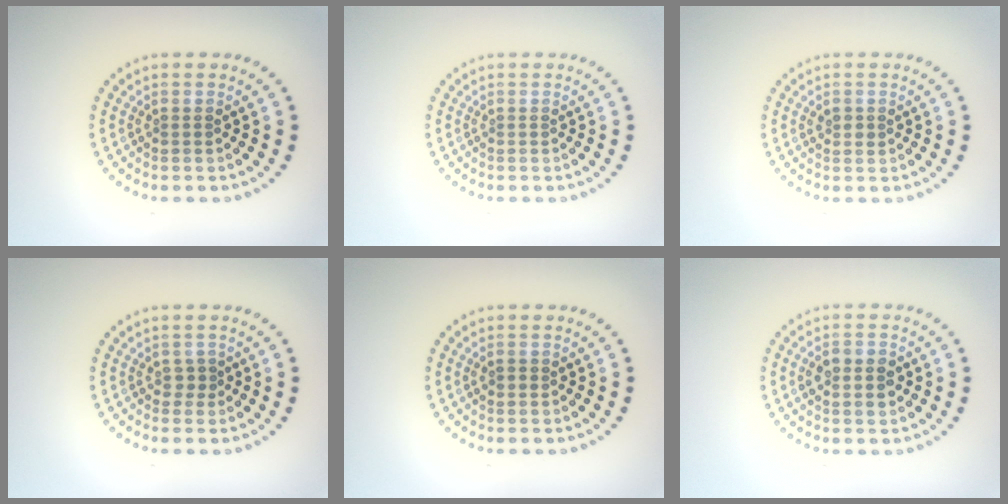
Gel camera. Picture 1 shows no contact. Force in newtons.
{"total": 0.0}
{"total": 1.0, "press": 1.0, "slide": 0.1}
{"total": 0.8, "press": 0.7, "slide": 0.4}
{"total": 0.8, "press": 0.8, "slide": 0.3}
{"total": 2.7, "press": 2.7, "slide": 0.1}